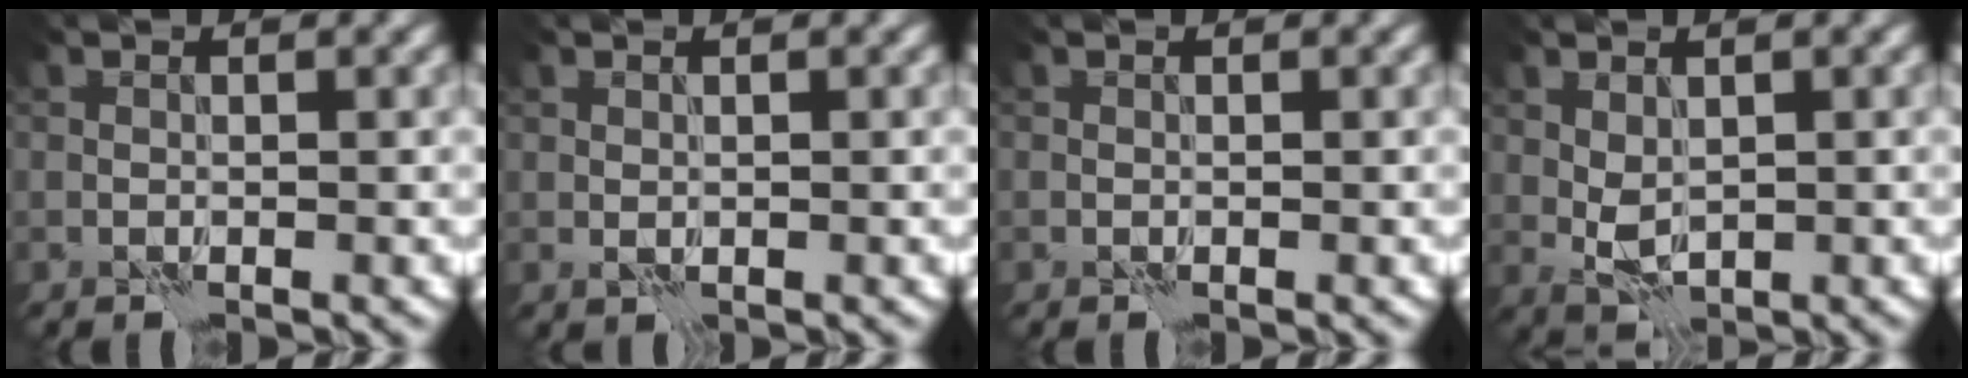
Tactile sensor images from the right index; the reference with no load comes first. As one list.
[{"total": 0.8, "force": [-0.1, 0.6, 0.5], "torque": [-0.009, -0.001, -0.003]}, {"total": 0.0}, {"total": 2.4, "force": [0.2, 1.5, 1.8], "torque": [-0.036, -0.002, 0.010]}]